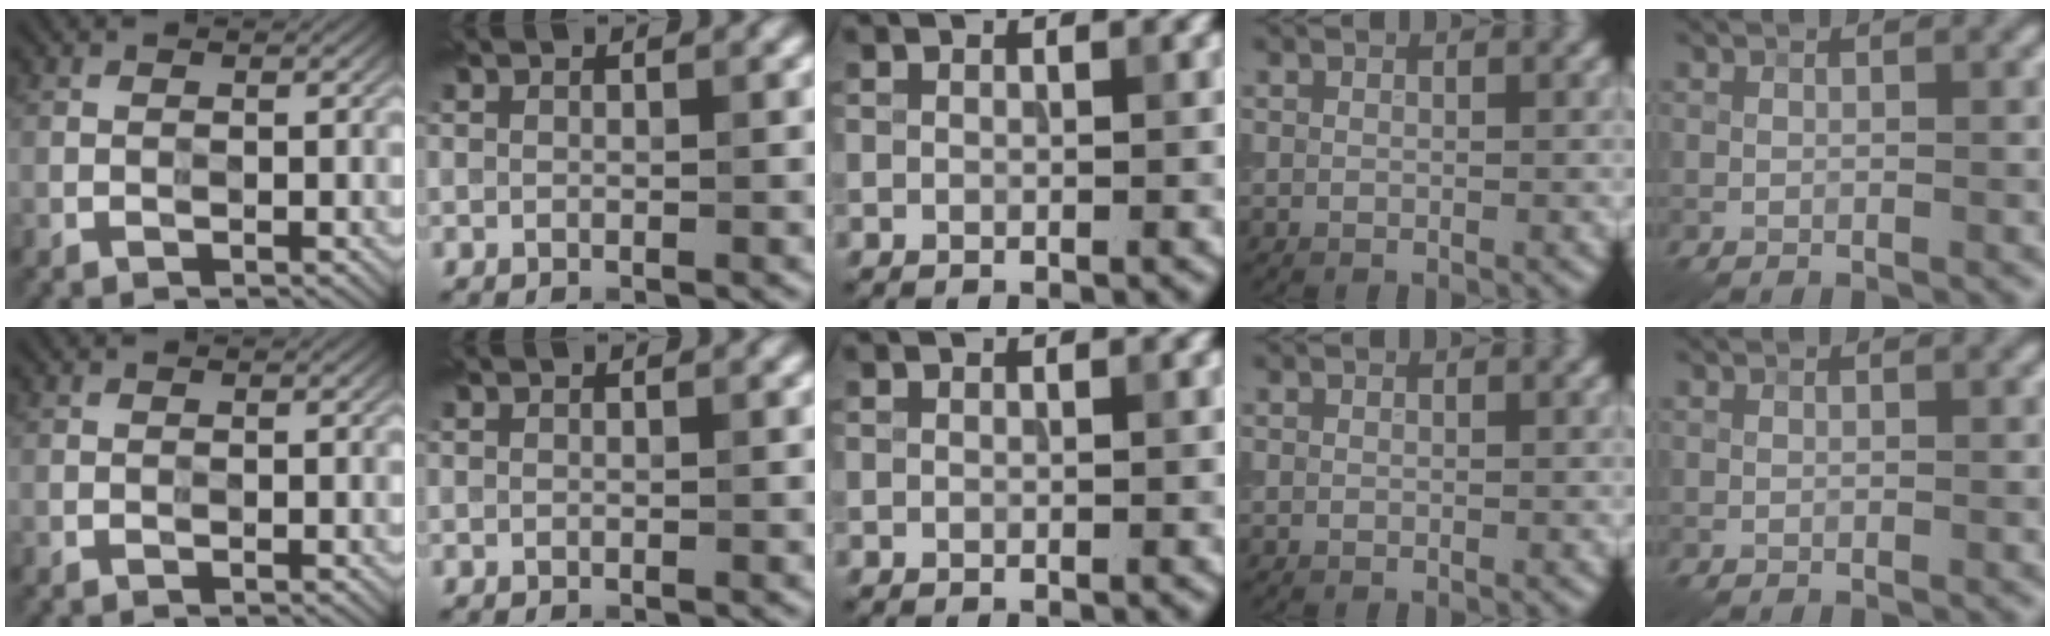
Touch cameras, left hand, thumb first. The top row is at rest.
{}